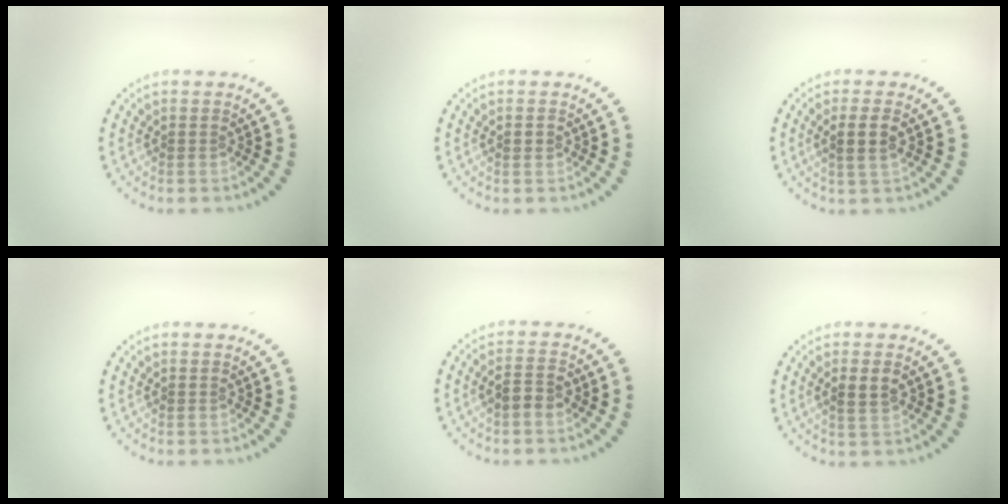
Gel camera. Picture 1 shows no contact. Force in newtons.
{"total": 1.1, "press": 1.1, "slide": 0.1}
{"total": 2.3, "press": 2.1, "slide": 1.0}
{"total": 0.0}
{"total": 2.1, "press": 2.0, "slide": 0.5}
{"total": 1.9, "press": 1.9, "slide": 0.4}